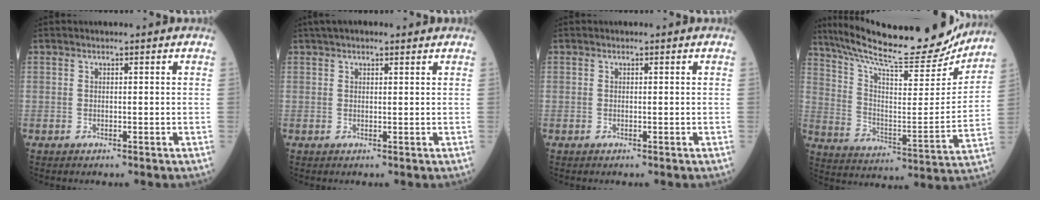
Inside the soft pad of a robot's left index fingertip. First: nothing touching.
{"total": 4.5, "force": [3.5, 1.2, 2.6], "torque": [-0.040, 0.034, 0.055]}
{"total": 0.0}
{"total": 23.7, "force": [21.5, 2.8, 9.6], "torque": [-0.169, -0.048, 0.313]}